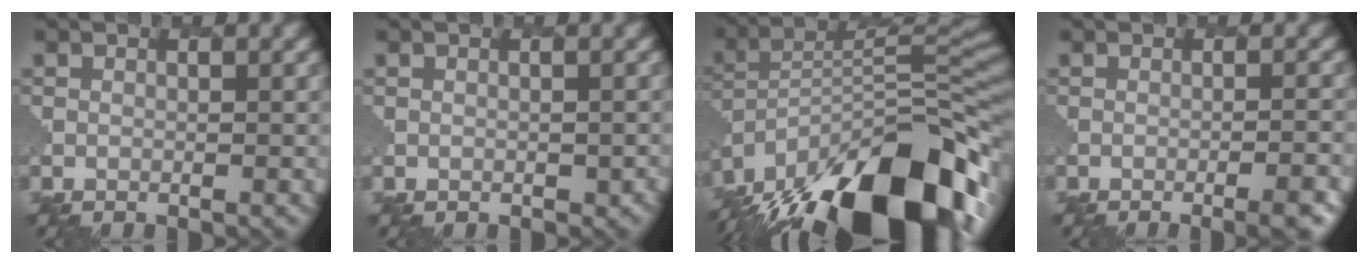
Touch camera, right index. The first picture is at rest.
{"total": 1.5, "force": [-0.8, 1.0, 0.8], "torque": [-0.010, 0.002, -0.007]}
{"total": 17.4, "force": [-12.1, 6.7, 10.6], "torque": [-0.174, 0.013, -0.205]}
{"total": 4.6, "force": [-3.0, 1.5, 3.2], "torque": [-0.023, 0.013, -0.034]}